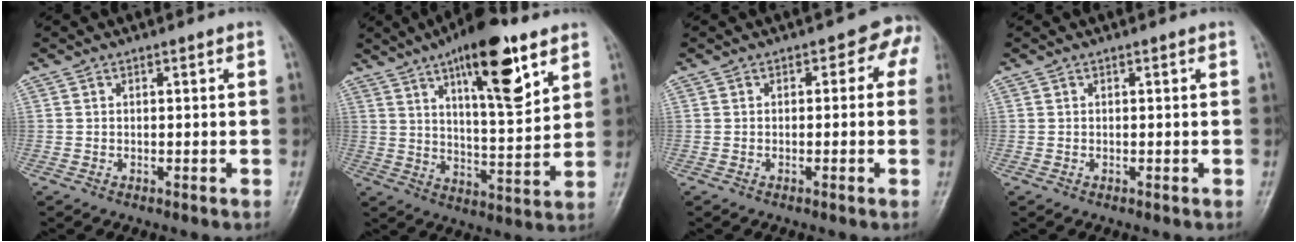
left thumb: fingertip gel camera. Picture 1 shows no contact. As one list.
[{"total": 16.6, "force": [9.1, 5.2, 12.9], "torque": [-0.170, -0.042, 0.144]}, {"total": 3.8, "force": [0.3, 2.8, 2.6], "torque": [0.015, 0.014, -0.013]}, {"total": 0.0}]